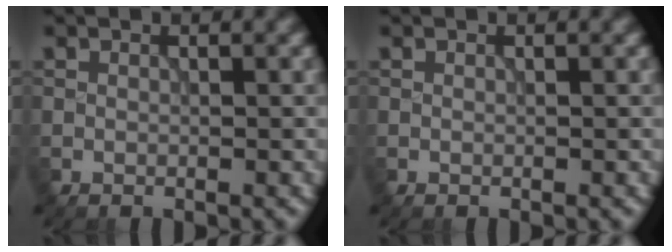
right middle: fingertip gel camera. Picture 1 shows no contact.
{"total": 0.0}